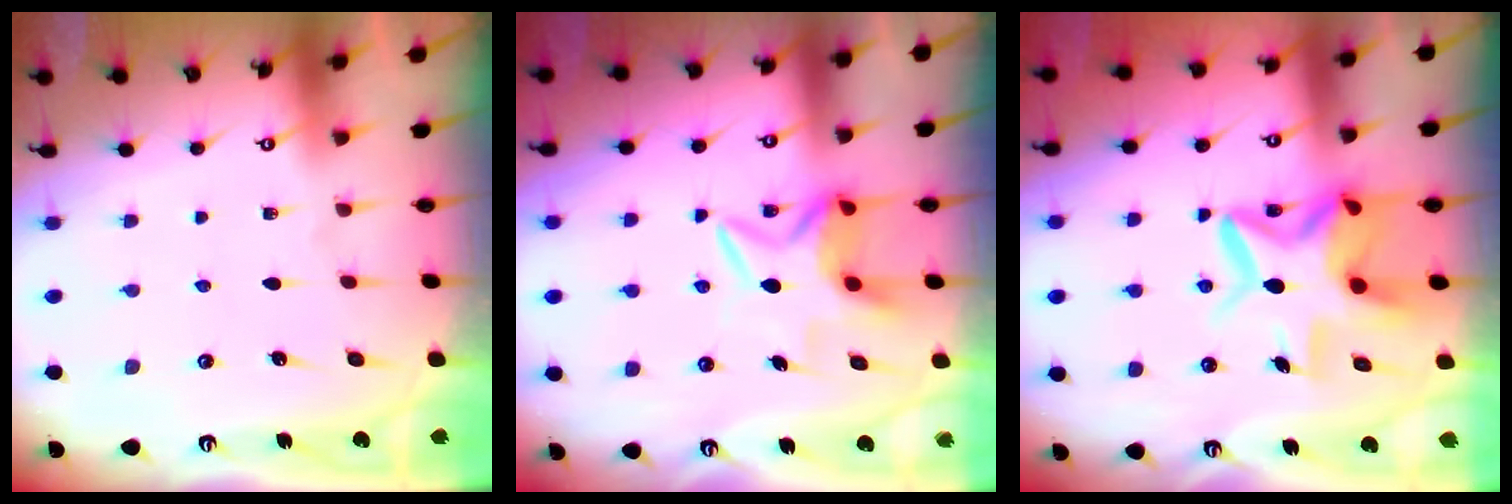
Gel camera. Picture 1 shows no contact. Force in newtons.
{"total": 7.5, "press": 7.5, "slide": 0.7}
{"total": 12.7, "press": 12.6, "slide": 2.0}